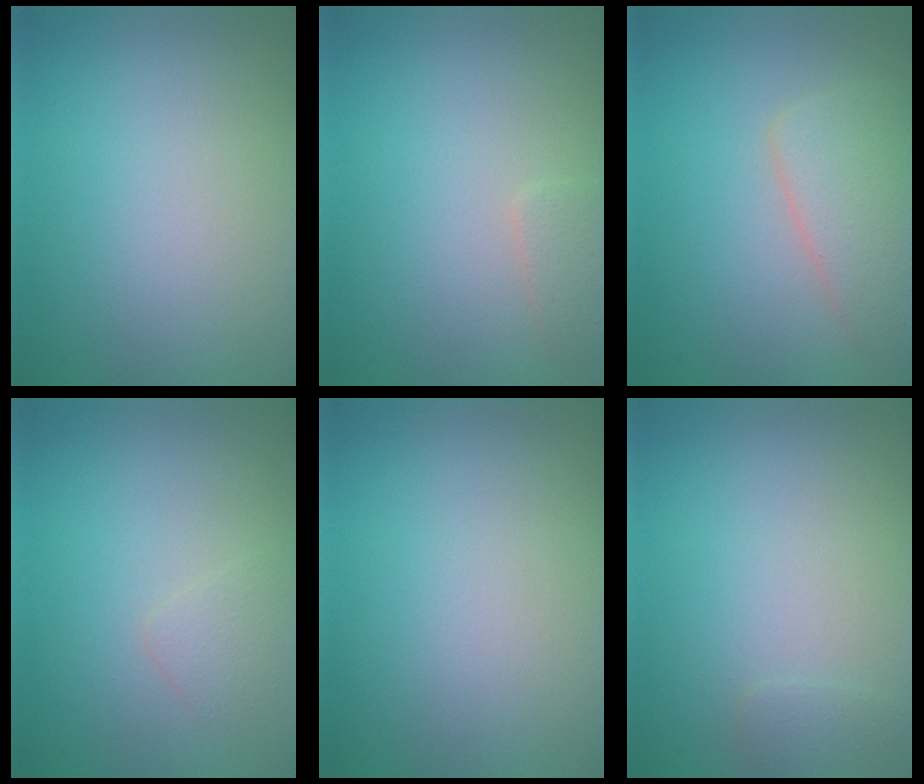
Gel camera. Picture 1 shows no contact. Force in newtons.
{"total": 1.2, "press": 1.2, "slide": 0.0}
{"total": 4.0, "press": 4.0, "slide": 0.1}
{"total": 1.2, "press": 1.2, "slide": 0.1}
{"total": 0.0}
{"total": 0.8, "press": 0.8, "slide": 0.1}